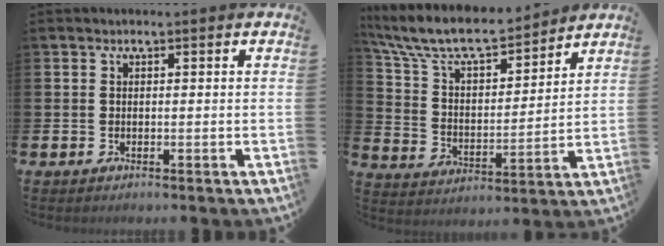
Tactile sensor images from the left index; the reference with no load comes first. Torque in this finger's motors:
{"motor_torque": [0.98, -1.16, 0.88, 0.21]}